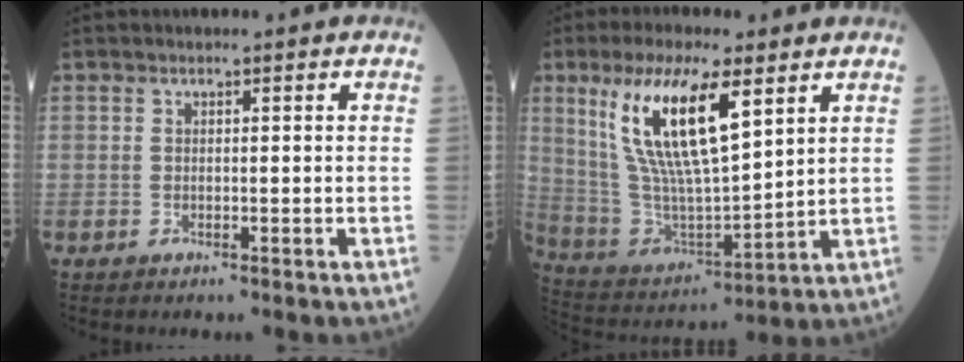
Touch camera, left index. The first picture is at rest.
{"total": 15.8, "force": [7.3, 3.6, 13.5], "torque": [-0.275, 0.003, 0.143]}